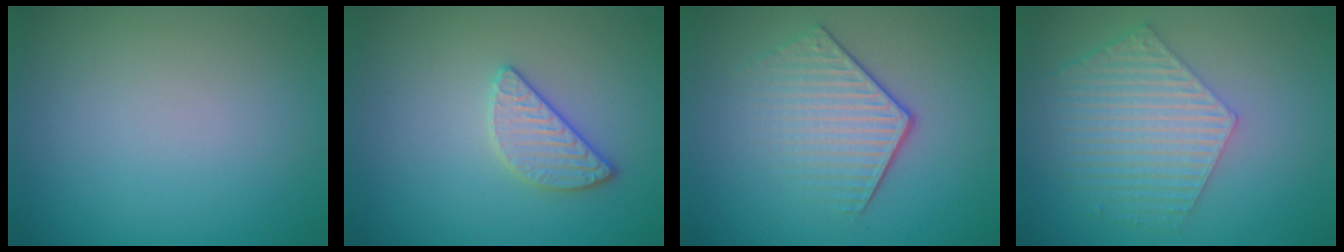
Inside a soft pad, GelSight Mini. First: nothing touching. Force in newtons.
{"total": 2.5, "press": 2.3, "slide": 0.8}
{"total": 4.1, "press": 3.0, "slide": 2.8}
{"total": 5.9, "press": 4.5, "slide": 3.8}